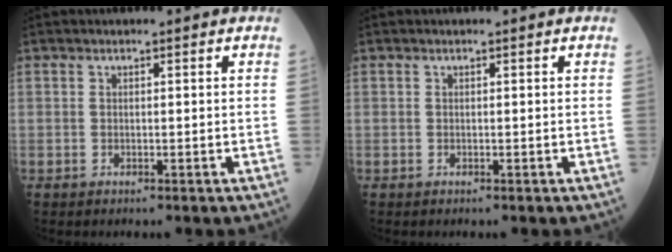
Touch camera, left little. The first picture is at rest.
{"total": 0.0}